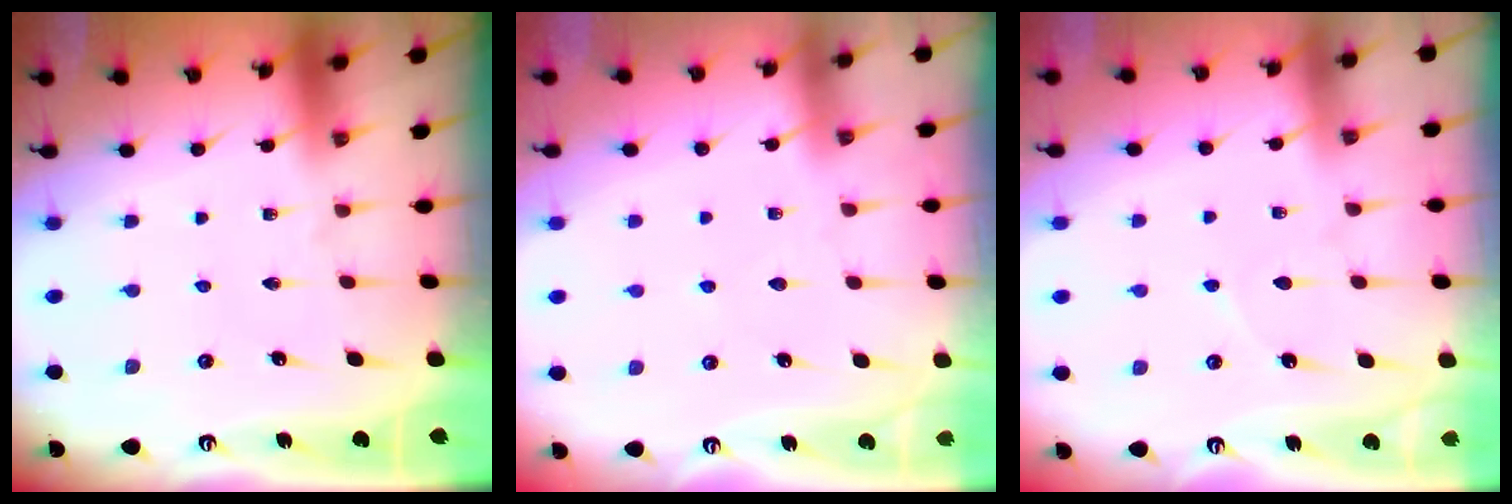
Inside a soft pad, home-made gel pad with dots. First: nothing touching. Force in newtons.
{"total": 5.0, "press": 4.9, "slide": 0.7}
{"total": 5.2, "press": 5.1, "slide": 0.6}